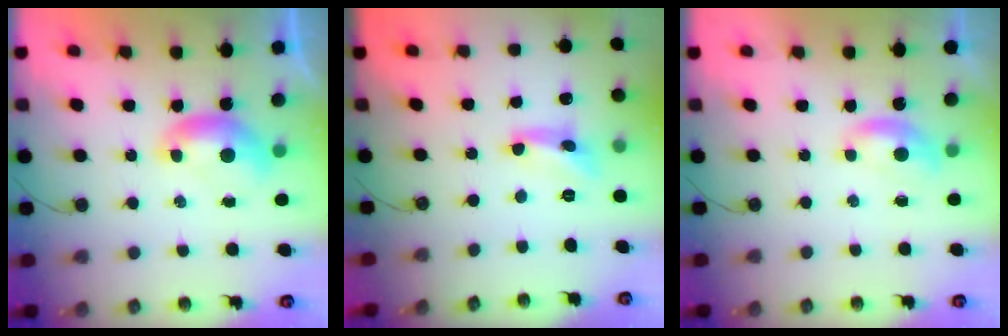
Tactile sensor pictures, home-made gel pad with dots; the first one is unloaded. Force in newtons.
{"total": 4.2, "press": 4.2, "slide": 0.4}
{"total": 0.5, "press": 0.4, "slide": 0.4}